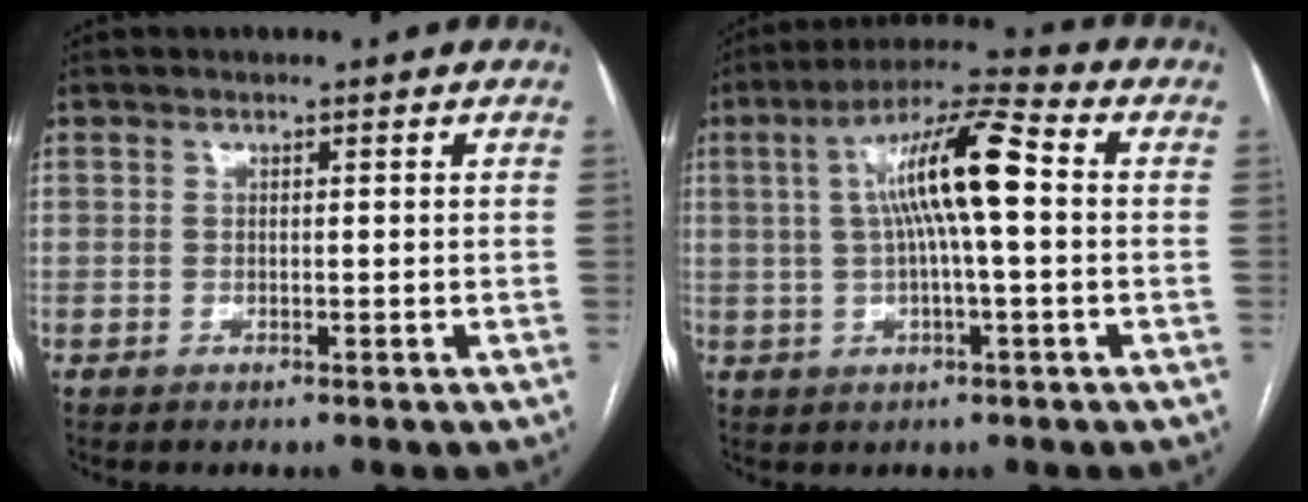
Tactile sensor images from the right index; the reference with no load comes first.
{"total": 11.5, "force": [1.2, 1.1, 11.4], "torque": [-0.207, 0.026, 0.017]}